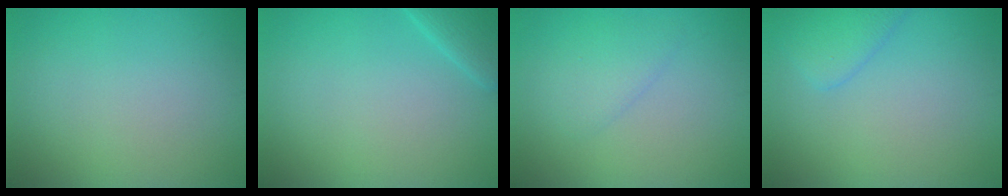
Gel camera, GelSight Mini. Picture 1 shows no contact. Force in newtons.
{"total": 2.3, "press": 2.3, "slide": 0.2}
{"total": 1.9, "press": 1.9, "slide": 0.1}
{"total": 2.5, "press": 2.5, "slide": 0.2}